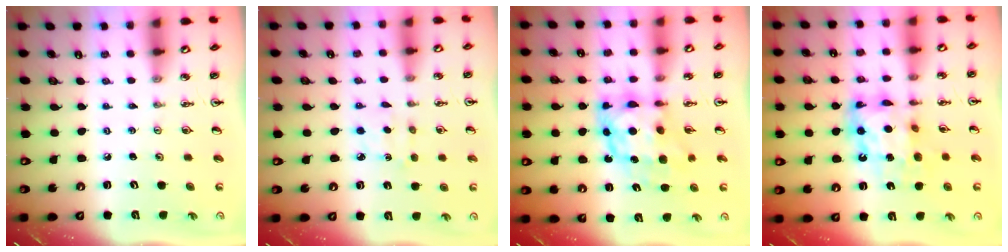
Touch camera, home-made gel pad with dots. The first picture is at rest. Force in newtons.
{"total": 4.7, "press": 4.7, "slide": 0.3}
{"total": 9.3, "press": 9.3, "slide": 0.9}
{"total": 12.4, "press": 12.4, "slide": 1.1}